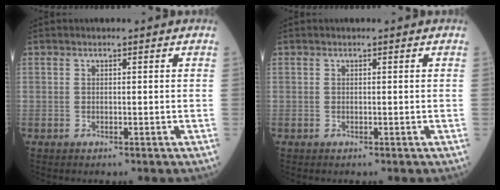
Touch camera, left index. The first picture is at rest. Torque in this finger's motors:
{"motor_torque": [0.00, 0.00, 0.00, 0.00]}